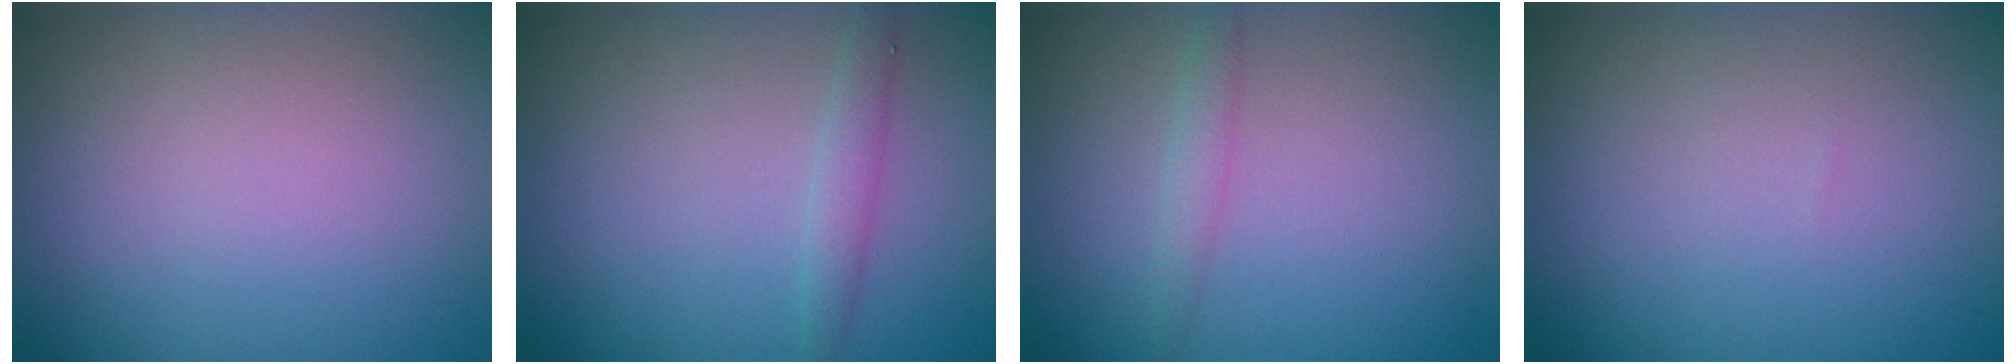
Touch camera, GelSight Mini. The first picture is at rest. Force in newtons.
{"total": 1.4, "press": 1.4, "slide": 0.1}
{"total": 1.3, "press": 1.3, "slide": 0.0}
{"total": 0.0}